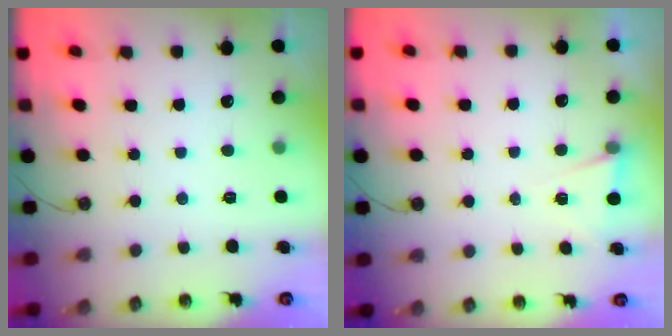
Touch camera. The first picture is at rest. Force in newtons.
{"total": 4.7, "press": 1.7, "slide": 4.4}